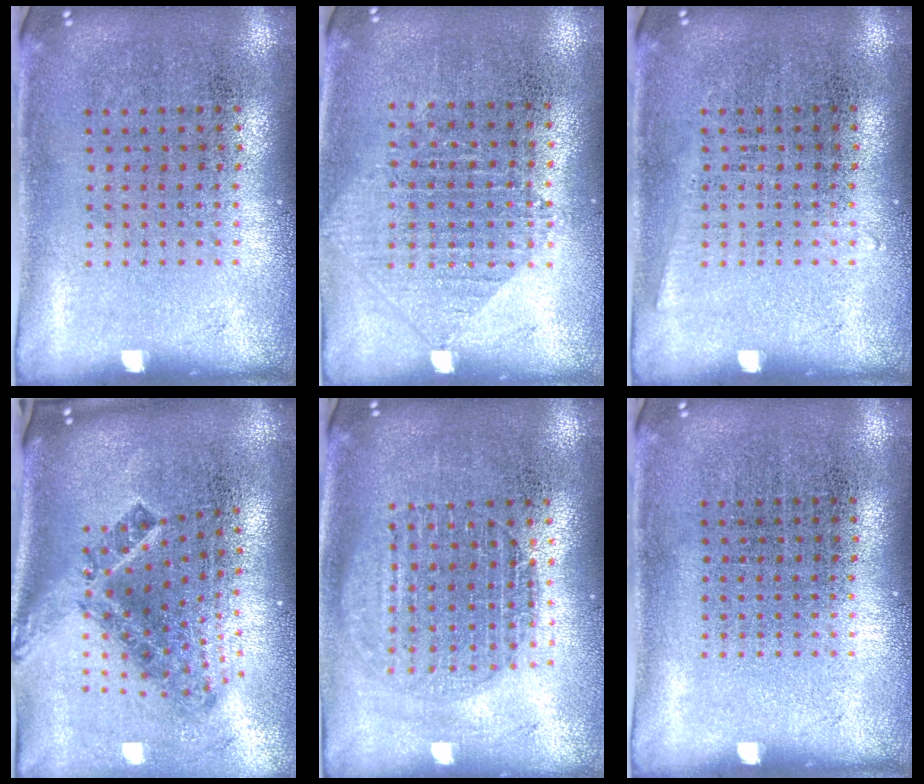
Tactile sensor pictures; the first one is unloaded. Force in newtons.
{"total": 0.9, "press": 0.8, "slide": 0.3}
{"total": 0.7, "press": 0.7, "slide": 0.0}
{"total": 2.2, "press": 1.4, "slide": 1.7}
{"total": 1.6, "press": 1.5, "slide": 0.7}
{"total": 0.0}